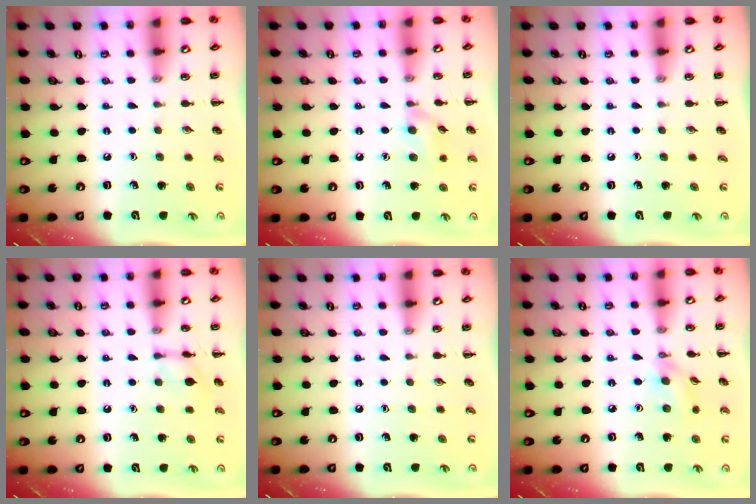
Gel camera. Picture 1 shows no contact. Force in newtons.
{"total": 8.1, "press": 7.9, "slide": 1.7}
{"total": 0.0}
{"total": 7.3, "press": 7.2, "slide": 0.7}
{"total": 0.0}
{"total": 4.9, "press": 4.9, "slide": 0.5}